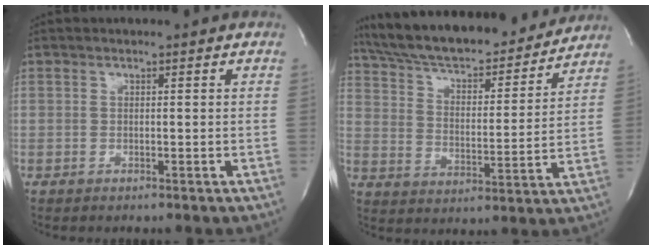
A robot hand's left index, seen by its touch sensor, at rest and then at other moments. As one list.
[{"total": 22.7, "force": [20.4, 4.8, 8.8], "torque": [-0.153, 0.008, 0.304]}]